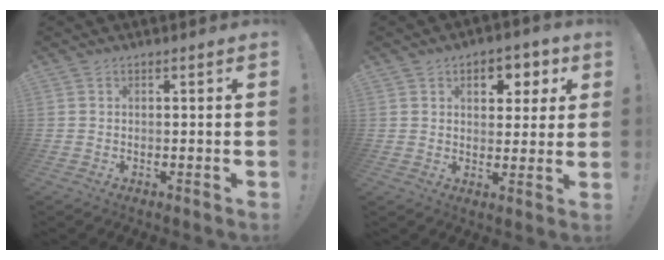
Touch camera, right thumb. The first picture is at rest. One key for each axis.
{"total": 7.5, "fx": 3.0, "fy": 5.3, "fz": 4.5, "tx": -0.041, "ty": -0.014, "tz": 0.047}